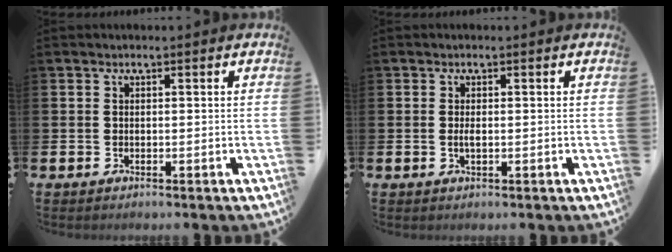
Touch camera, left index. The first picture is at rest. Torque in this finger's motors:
{"motor_torque": [0.38, 0.14, -0.01, 0.07]}